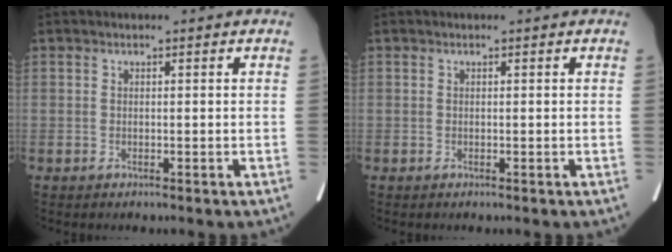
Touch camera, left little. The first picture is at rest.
{"total": 0.0}